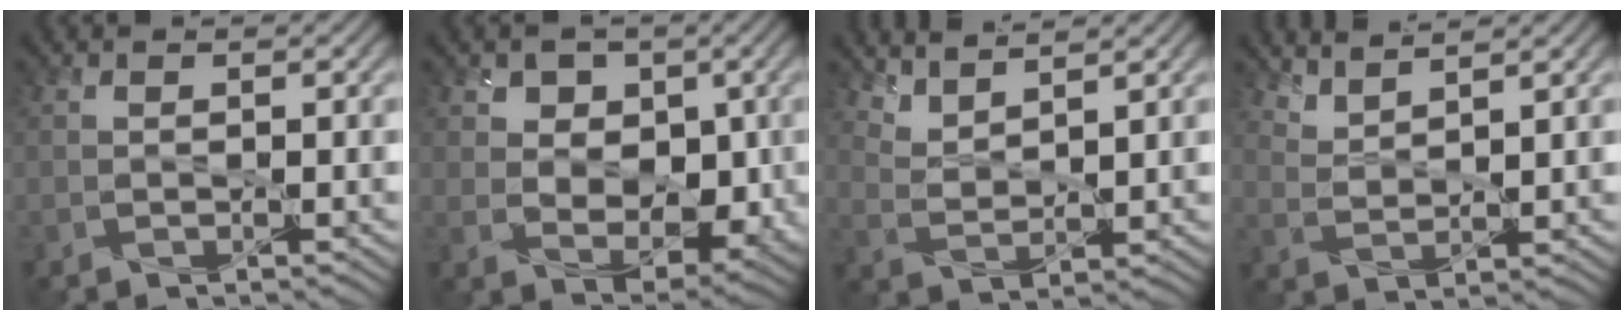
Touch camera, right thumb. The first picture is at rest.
{"total": 6.5, "force": [1.2, 4.8, 4.2], "torque": [-0.077, -0.009, 0.011]}
{"total": 4.6, "force": [3.9, 1.1, 2.1], "torque": [-0.055, -0.014, 0.095]}
{"total": 4.0, "force": [3.5, 0.7, 1.8], "torque": [-0.044, -0.014, 0.087]}